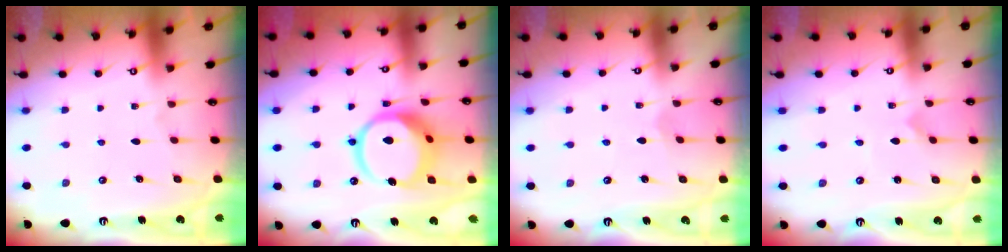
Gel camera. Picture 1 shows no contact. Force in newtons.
{"total": 14.3, "press": 14.2, "slide": 1.5}
{"total": 1.7, "press": 1.7, "slide": 0.1}
{"total": 0.0}